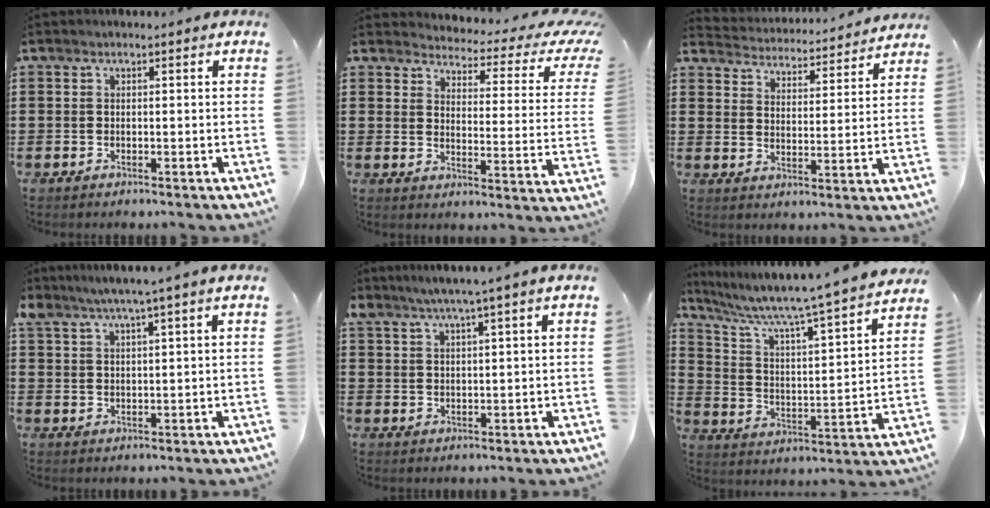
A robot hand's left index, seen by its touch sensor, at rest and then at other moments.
{"total": 3.4, "force": [2.9, 0.8, 1.6], "torque": [-0.035, -0.031, 0.039]}
{"total": 4.4, "force": [4.3, -0.1, -0.4], "torque": [-0.020, -0.039, 0.071]}
{"total": 3.8, "force": [3.1, -0.5, 2.1], "torque": [-0.052, -0.009, 0.053]}
{"total": 3.4, "force": [2.7, -0.8, 1.9], "torque": [-0.045, -0.009, 0.045]}
{"total": 6.7, "force": [5.8, -0.3, 3.4], "torque": [-0.093, -0.051, 0.087]}